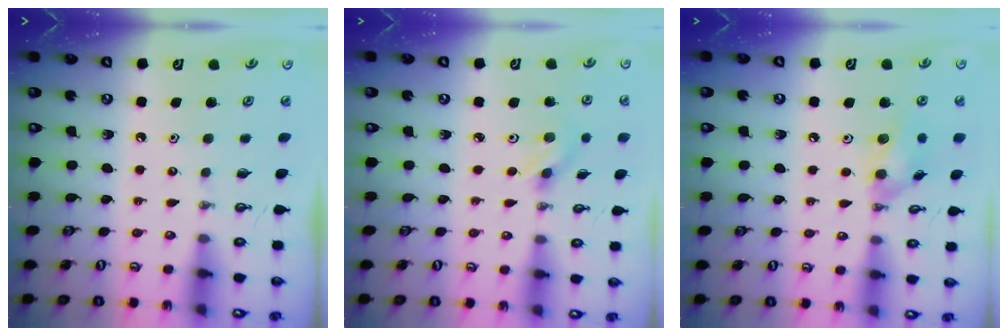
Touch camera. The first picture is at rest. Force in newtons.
{"total": 3.1, "press": 2.8, "slide": 1.4}
{"total": 10.5, "press": 10.2, "slide": 2.3}